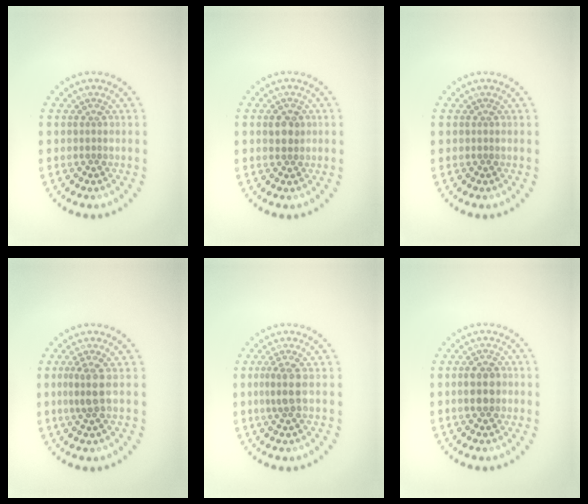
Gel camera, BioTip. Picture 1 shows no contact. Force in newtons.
{"total": 1.7, "press": 1.6, "slide": 0.5}
{"total": 0.0}
{"total": 2.2, "press": 1.8, "slide": 1.2}
{"total": 1.9, "press": 1.6, "slide": 1.0}
{"total": 2.4, "press": 2.4, "slide": 0.1}